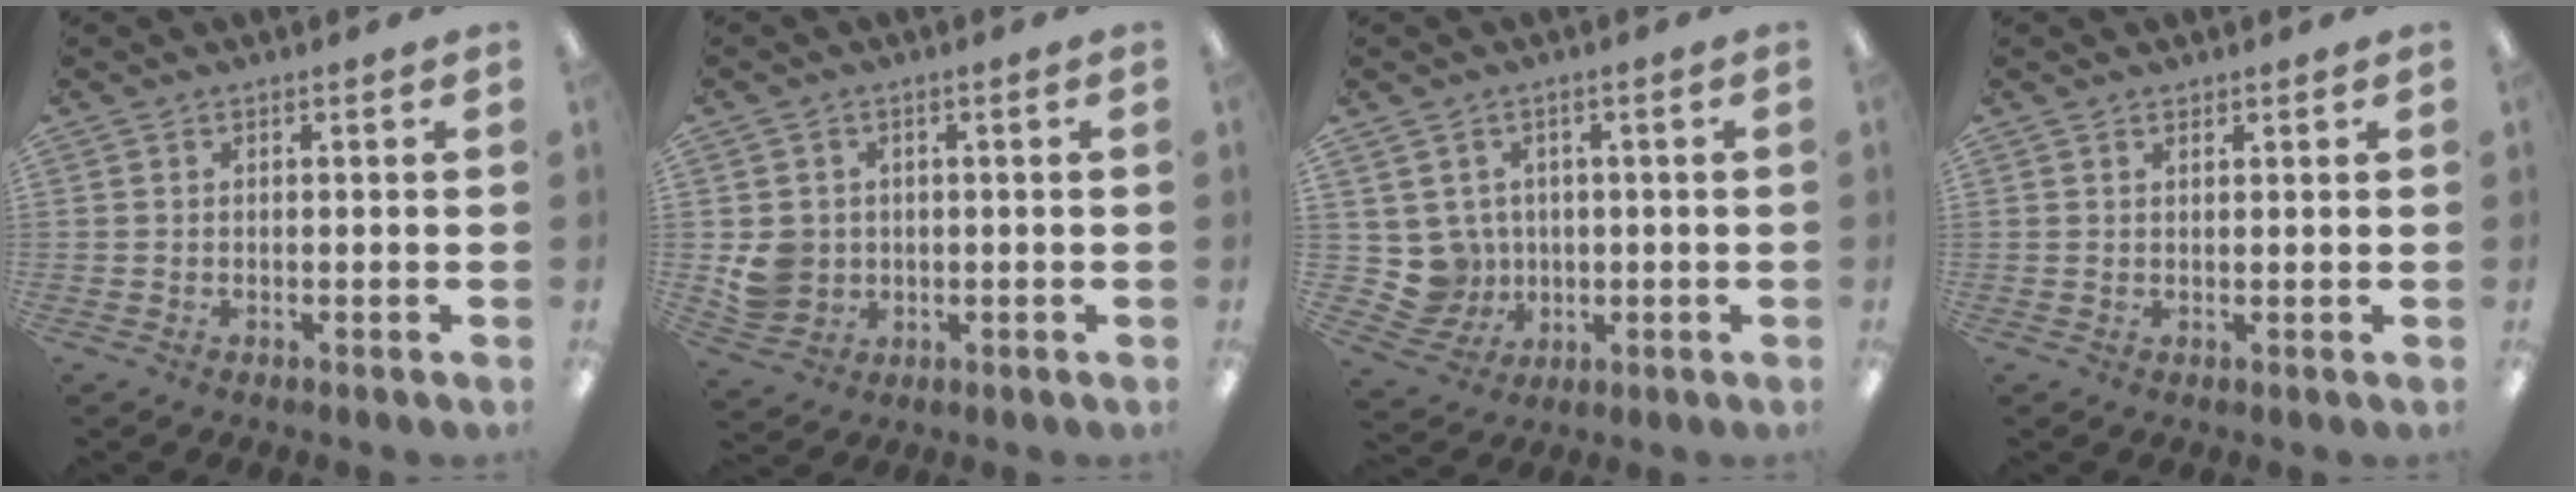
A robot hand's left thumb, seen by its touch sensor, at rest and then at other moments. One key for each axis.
{"total": 5.8, "fx": 0.4, "fy": 5.5, "fz": 1.5, "tx": -0.030, "ty": 0.007, "tz": 0.012}
{"total": 6.9, "fx": 1.3, "fy": 6.7, "fz": 1.2, "tx": -0.052, "ty": -0.005, "tz": 0.030}
{"total": 1.0, "fx": 0.9, "fy": 0.3, "fz": 0.2, "tx": -0.005, "ty": 0.000, "tz": 0.016}